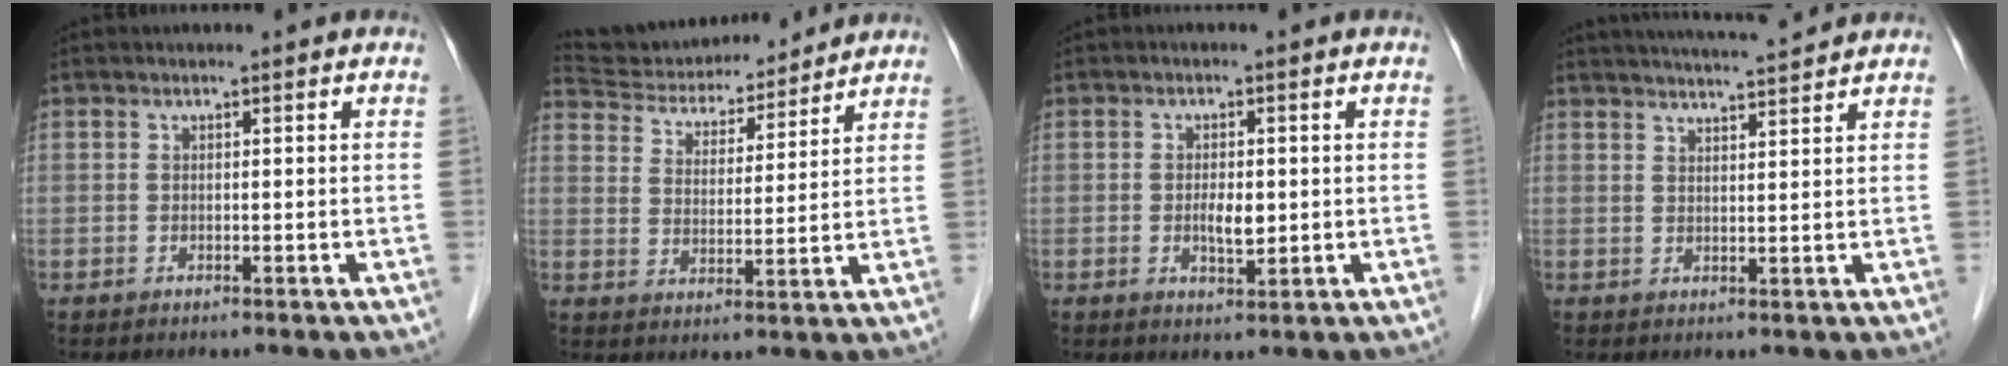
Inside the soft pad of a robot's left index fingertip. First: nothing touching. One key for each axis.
{"total": 16.2, "fx": 15.3, "fy": 3.6, "fz": 4.1, "tx": -0.070, "ty": 0.020, "tz": 0.239}
{"total": 3.2, "fx": -0.2, "fy": 1.3, "fz": 2.9, "tx": -0.054, "ty": -0.004, "tz": -0.002}
{"total": 8.2, "fx": 7.7, "fy": -0.2, "fz": 2.8, "tx": -0.049, "ty": 0.014, "tz": 0.108}